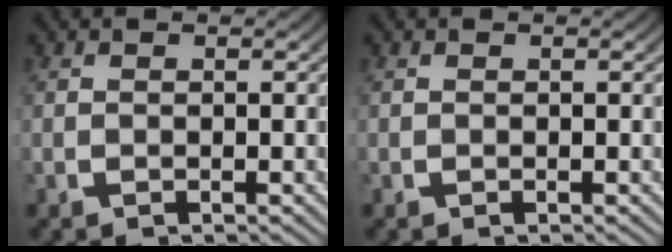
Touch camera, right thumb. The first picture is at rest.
{"total": 0.0}